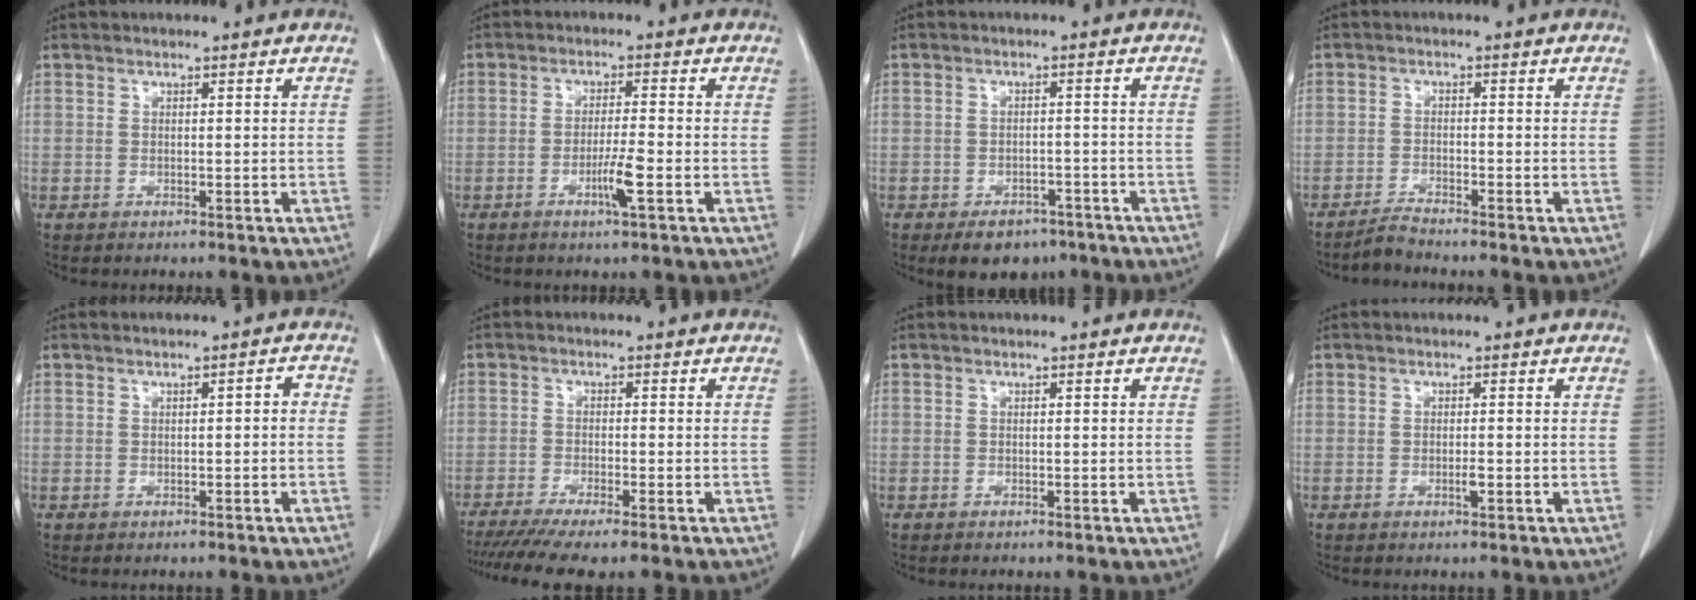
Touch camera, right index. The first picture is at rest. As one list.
[{"total": 4.2, "force": [-1.7, -0.3, 3.8], "torque": [-0.071, -0.007, -0.033]}, {"total": 6.3, "force": [-4.5, 3.7, 2.4], "torque": [-0.029, 0.004, -0.060]}, {"total": 2.4, "force": [-2.3, -0.6, 0.3], "torque": [-0.009, -0.011, -0.047]}, {"total": 1.3, "force": [-0.2, 0.4, 1.2], "torque": [-0.015, 0.005, -0.002]}, {"total": 9.0, "force": [-7.4, 0.1, 5.1], "torque": [-0.070, -0.018, -0.115]}, {"total": 0.0}, {"total": 0.9, "force": [-0.4, 0.1, 0.8], "torque": [-0.018, 0.000, -0.005]}]